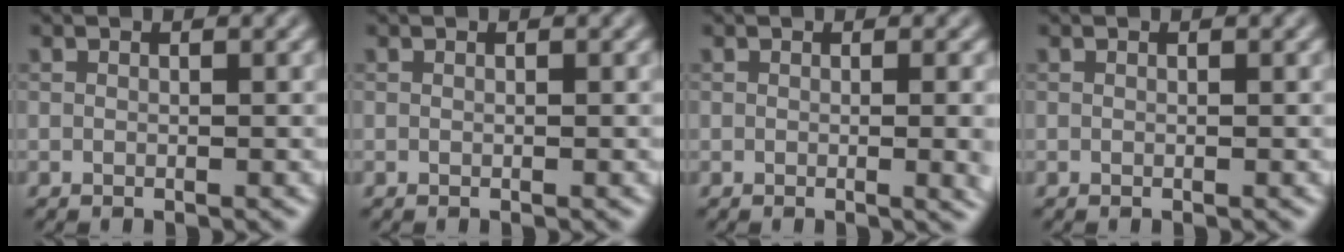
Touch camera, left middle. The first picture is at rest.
{"total": 0.0}
{"total": 3.0, "force": [-0.1, 1.0, 2.8], "torque": [-0.027, -0.003, -0.002]}
{"total": 0.0}